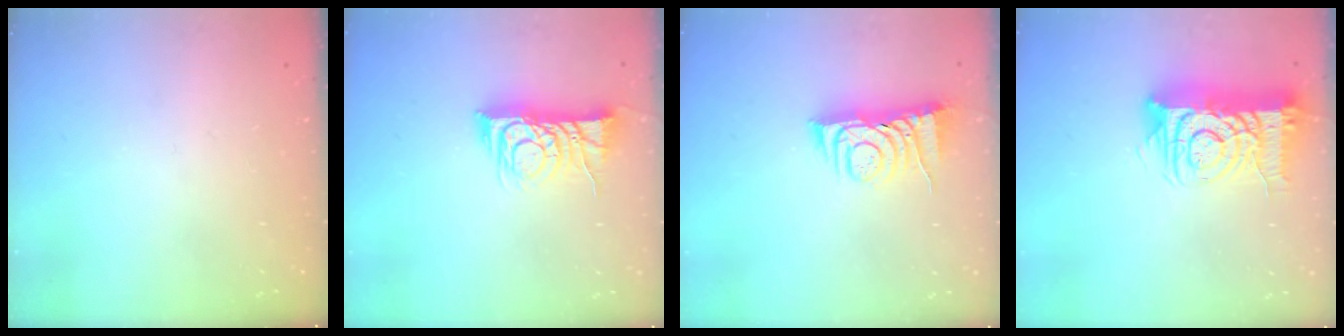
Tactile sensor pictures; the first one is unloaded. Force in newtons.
{"total": 9.7, "press": 9.7, "slide": 0.6}
{"total": 7.3, "press": 7.2, "slide": 0.8}
{"total": 15.4, "press": 15.4, "slide": 1.3}